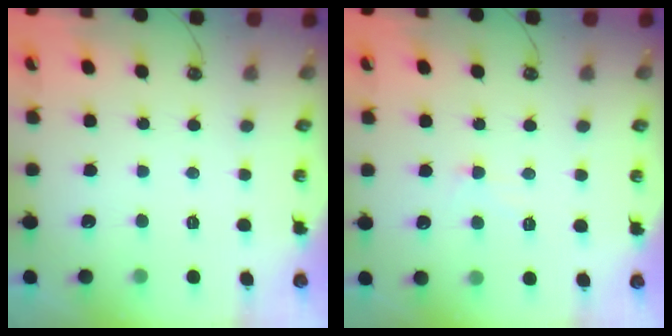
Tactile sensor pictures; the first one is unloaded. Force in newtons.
{"total": 2.0, "press": 1.9, "slide": 0.5}